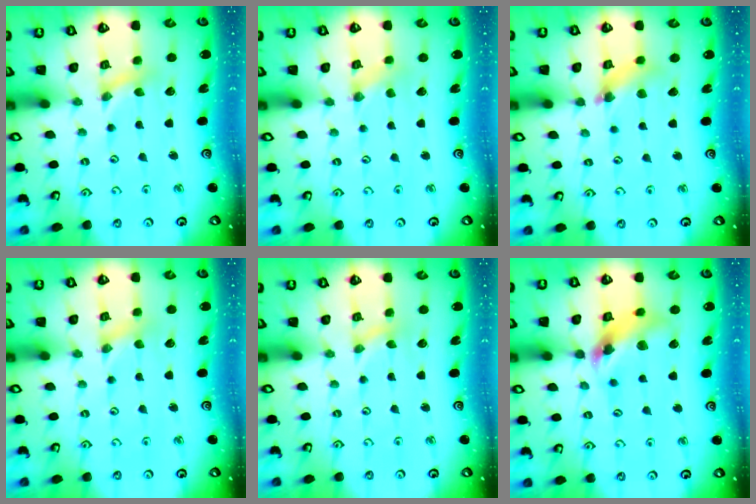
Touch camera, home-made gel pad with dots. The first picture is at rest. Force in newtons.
{"total": 0.8, "press": 0.8, "slide": 0.2}
{"total": 7.2, "press": 7.2, "slide": 0.8}
{"total": 0.0}
{"total": 0.0}
{"total": 12.3, "press": 12.2, "slide": 1.7}